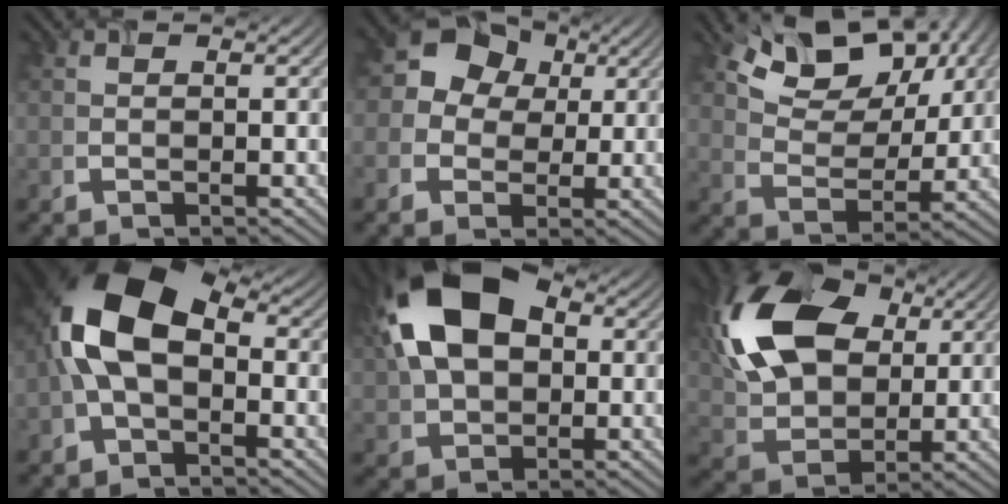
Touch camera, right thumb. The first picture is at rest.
{"total": 8.5, "force": [1.5, 7.6, 3.5], "torque": [-0.081, 0.027, 0.005]}
{"total": 11.2, "force": [6.5, 6.3, 6.6], "torque": [-0.131, 0.002, 0.112]}
{"total": 11.2, "force": [-0.3, 7.0, 8.7], "torque": [-0.193, 0.015, -0.020]}
{"total": 14.0, "force": [3.1, 9.2, 10.1], "torque": [-0.202, 0.024, 0.042]}
{"total": 16.6, "force": [5.0, 11.2, 11.2], "torque": [-0.261, 0.030, 0.082]}